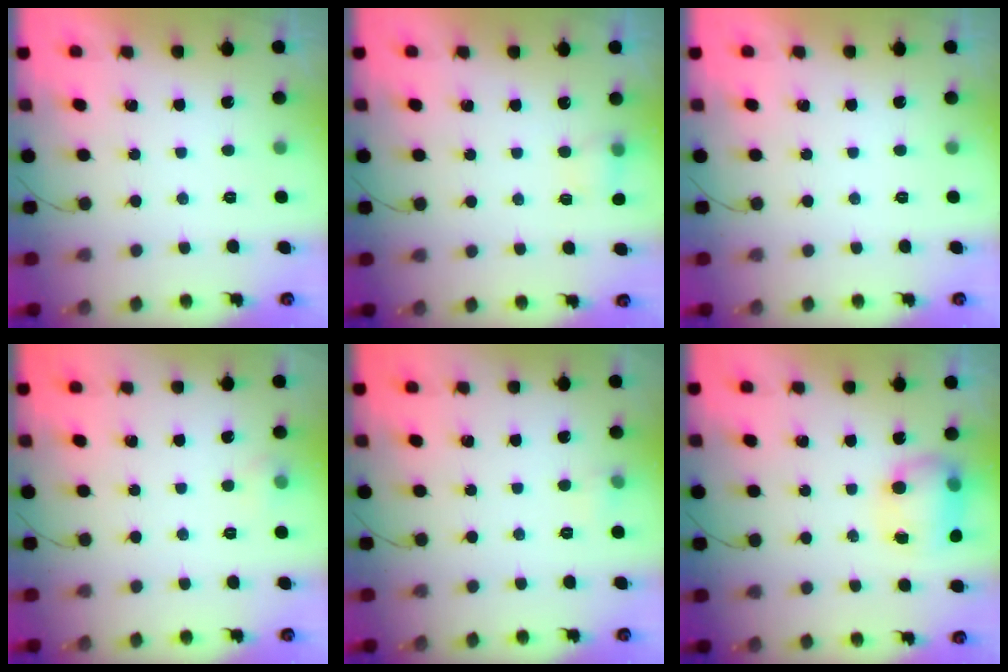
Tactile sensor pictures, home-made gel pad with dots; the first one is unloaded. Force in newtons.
{"total": 4.8, "press": 4.5, "slide": 1.4}
{"total": 0.0}
{"total": 4.2, "press": 3.9, "slide": 1.7}
{"total": 4.1, "press": 3.9, "slide": 1.2}
{"total": 11.2, "press": 9.3, "slide": 6.2}